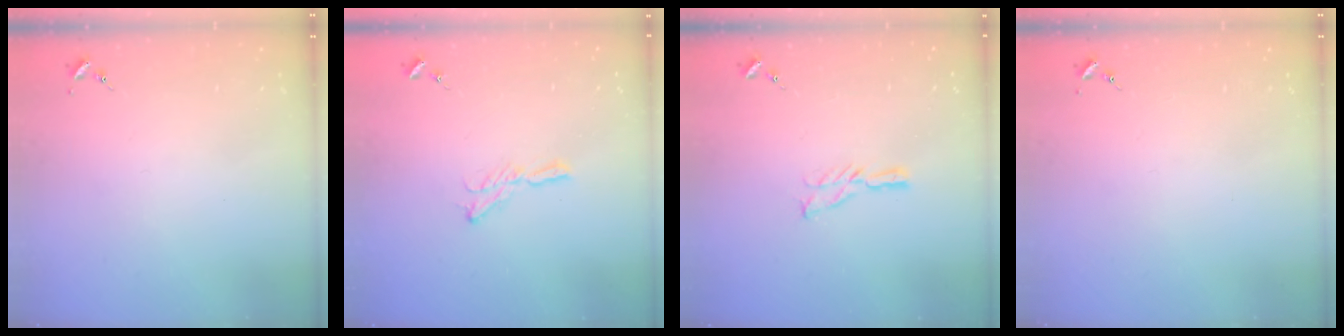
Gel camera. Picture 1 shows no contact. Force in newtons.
{"total": 6.3, "press": 6.3, "slide": 0.3}
{"total": 5.8, "press": 5.8, "slide": 0.5}
{"total": 0.0}